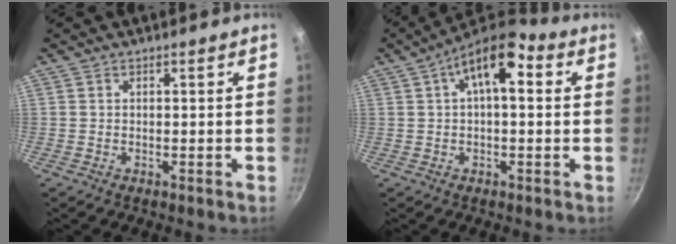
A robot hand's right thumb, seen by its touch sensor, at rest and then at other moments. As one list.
[{"total": 11.5, "force": [3.4, 5.5, 9.6], "torque": [-0.134, 0.028, 0.043]}]